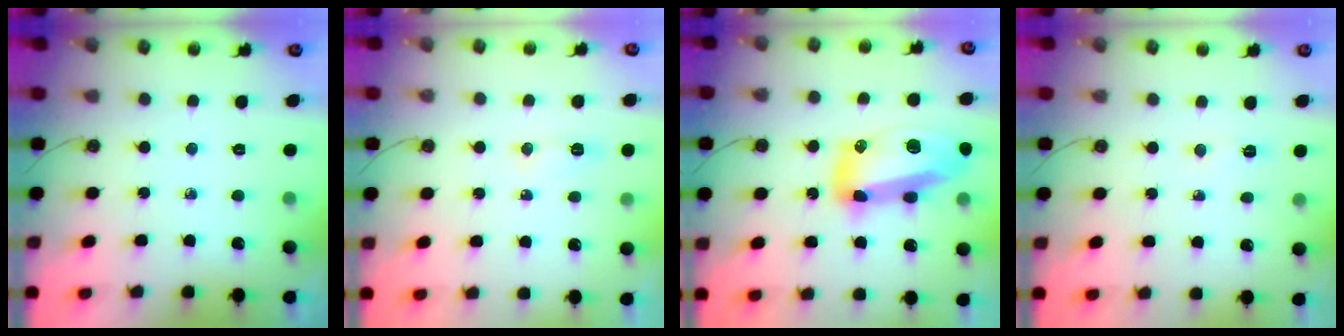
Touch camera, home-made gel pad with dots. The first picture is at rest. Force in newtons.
{"total": 5.0, "press": 5.0, "slide": 0.8}
{"total": 18.1, "press": 18.0, "slide": 2.0}
{"total": 4.8, "press": 3.0, "slide": 3.7}